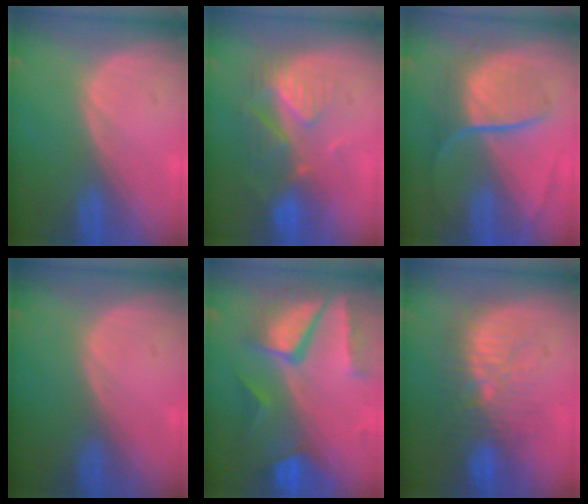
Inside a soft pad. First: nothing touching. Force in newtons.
{"total": 8.9, "press": 7.7, "slide": 4.5}
{"total": 9.1, "press": 7.6, "slide": 5.1}
{"total": 0.0}
{"total": 10.4, "press": 8.8, "slide": 5.5}
{"total": 9.4, "press": 9.2, "slide": 2.0}